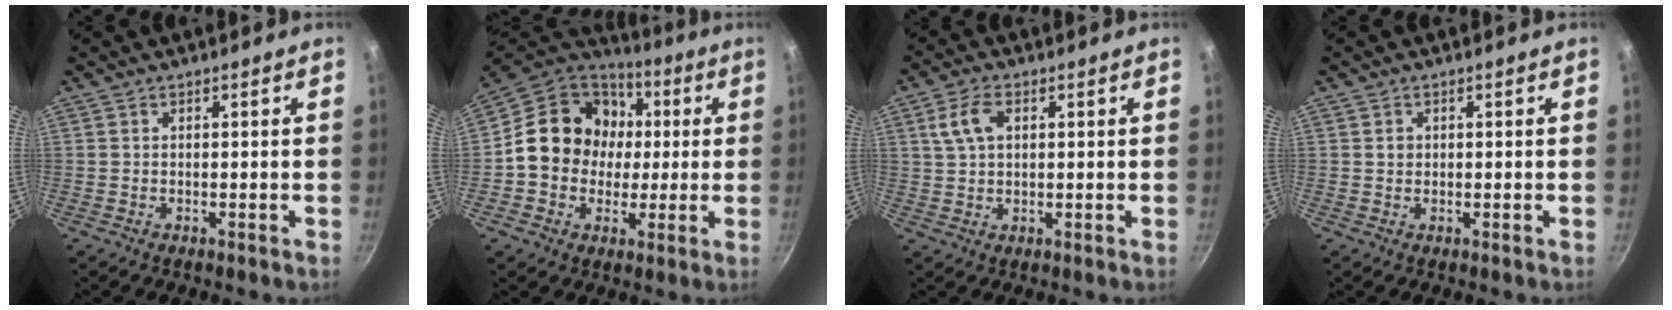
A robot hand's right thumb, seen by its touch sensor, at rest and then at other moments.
{"total": 17.5, "force": [1.2, 15.4, 8.4], "torque": [-0.110, 0.029, 0.008]}
{"total": 6.0, "force": [1.9, 3.7, 4.3], "torque": [-0.078, 0.006, 0.034]}
{"total": 1.3, "force": [0.2, 1.1, 0.5], "torque": [-0.004, 0.003, 0.003]}